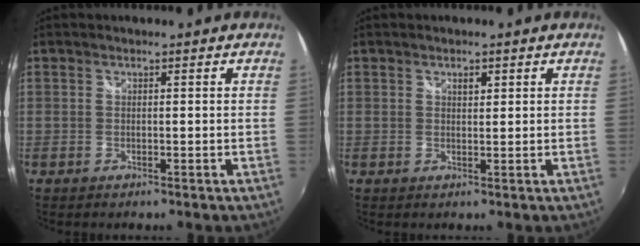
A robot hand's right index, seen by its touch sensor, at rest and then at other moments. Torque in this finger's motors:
{"motor_torque": [0.05, 0.04, 0.00, 0.00]}